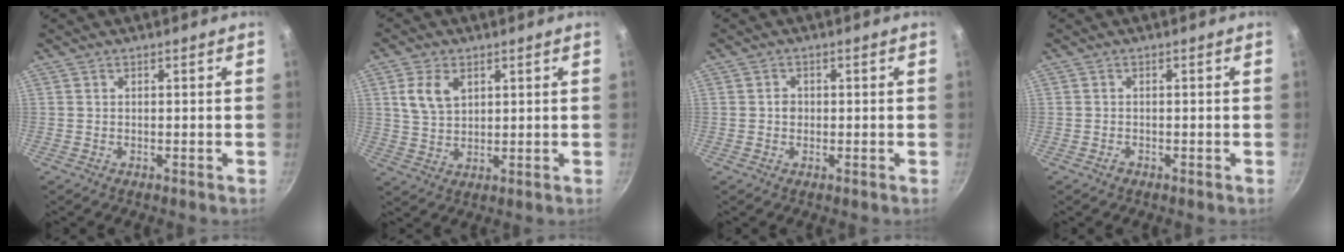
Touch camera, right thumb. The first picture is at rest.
{"total": 6.6, "force": [2.6, 4.2, 4.4], "torque": [-0.076, -0.007, 0.055]}
{"total": 2.0, "force": [-0.2, 1.7, 1.0], "torque": [-0.006, 0.006, -0.004]}
{"total": 0.8, "force": [-0.5, 0.5, 0.3], "torque": [-0.004, 0.001, -0.011]}